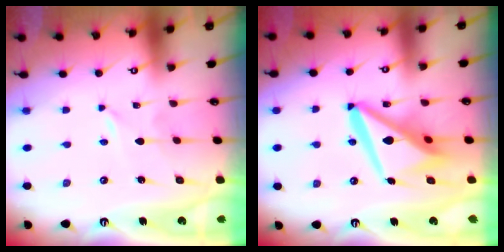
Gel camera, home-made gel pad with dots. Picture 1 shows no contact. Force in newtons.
{"total": 15.0, "press": 14.8, "slide": 2.0}